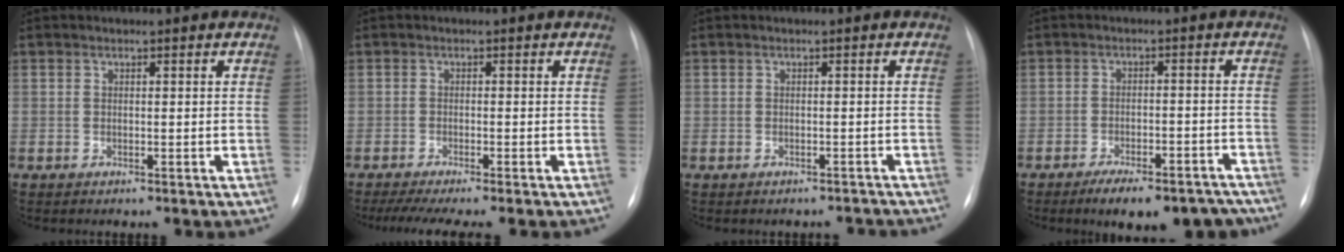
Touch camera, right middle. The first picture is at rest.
{"total": 7.2, "force": [-5.9, 0.0, 4.2], "torque": [-0.056, -0.014, -0.091]}
{"total": 1.9, "force": [-1.8, 0.7, -0.1], "torque": [0.006, 0.004, -0.020]}
{"total": 12.7, "force": [-10.8, 4.0, 5.3], "torque": [-0.050, 0.026, -0.142]}